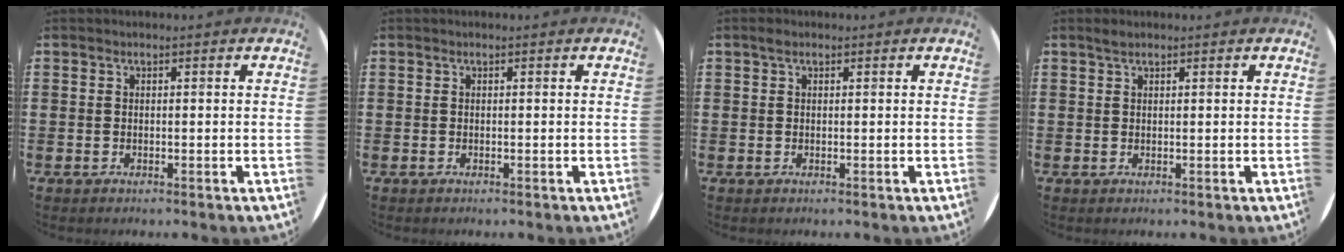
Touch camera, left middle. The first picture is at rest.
{"total": 0.0}
{"total": 0.8, "force": [0.5, 0.5, 0.4], "torque": [-0.002, 0.000, 0.008]}
{"total": 1.0, "force": [0.8, 0.3, 0.4], "torque": [-0.008, 0.003, 0.015]}